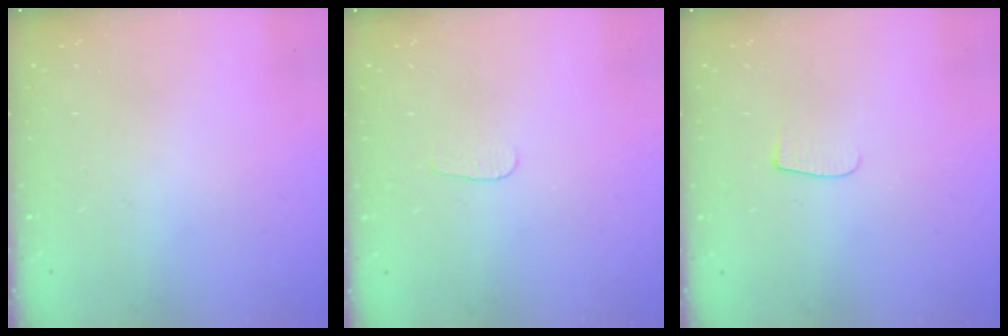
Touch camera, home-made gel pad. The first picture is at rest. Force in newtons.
{"total": 2.9, "press": 2.8, "slide": 0.3}
{"total": 4.5, "press": 4.4, "slide": 0.6}